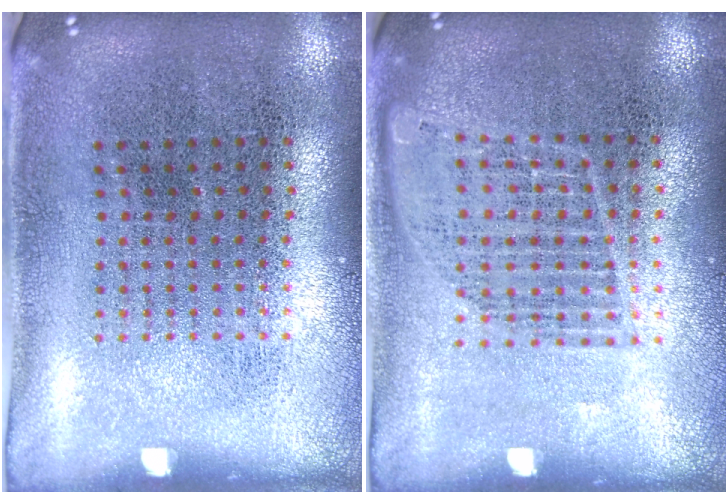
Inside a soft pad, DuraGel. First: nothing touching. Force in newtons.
{"total": 1.1, "press": 1.1, "slide": 0.3}